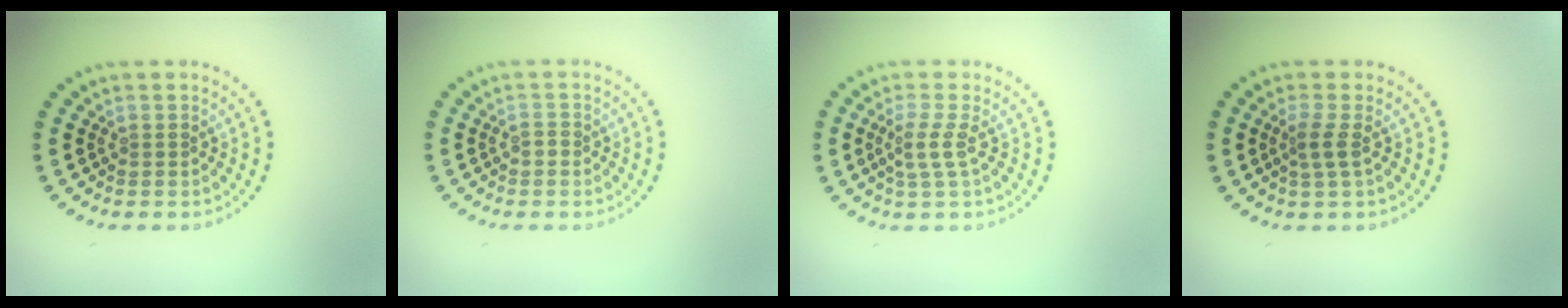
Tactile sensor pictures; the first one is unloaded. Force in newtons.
{"total": 0.9, "press": 0.8, "slide": 0.2}
{"total": 2.1, "press": 1.6, "slide": 1.3}
{"total": 1.6, "press": 1.2, "slide": 1.1}